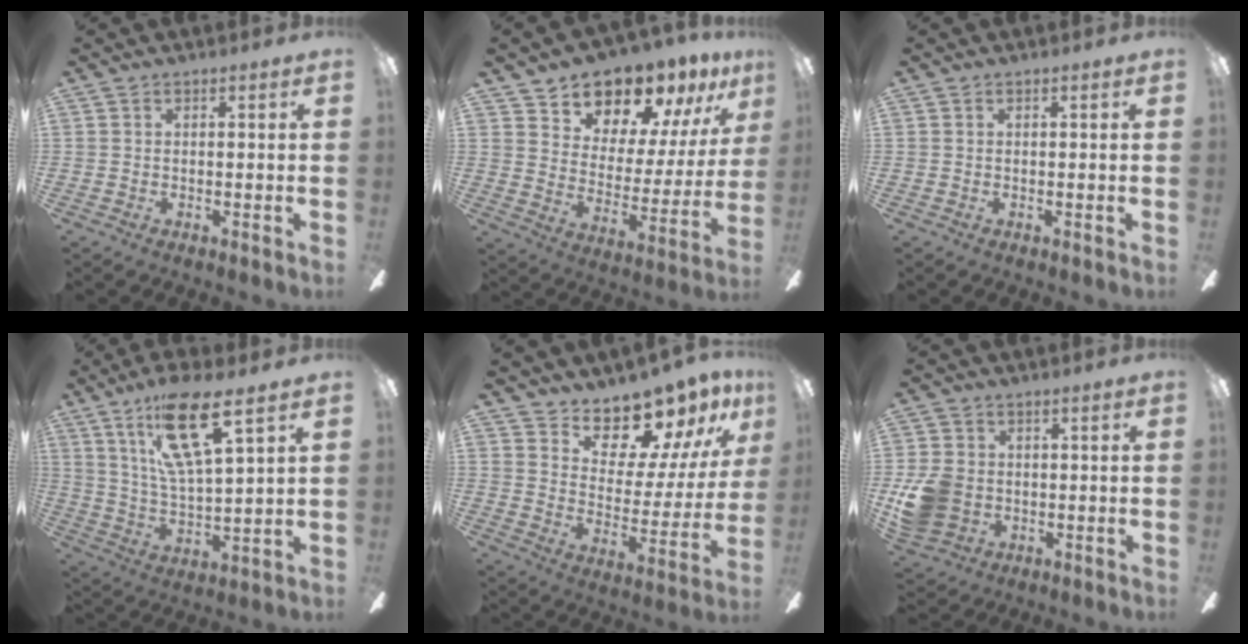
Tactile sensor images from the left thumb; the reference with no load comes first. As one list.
[{"total": 15.3, "force": [13.7, 6.0, 3.1], "torque": [-0.063, -0.118, 0.248]}, {"total": 0.0}, {"total": 17.6, "force": [10.4, 4.5, 13.4], "torque": [-0.250, -0.036, 0.167]}, {"total": 15.1, "force": [13.3, 5.6, 4.6], "torque": [-0.078, -0.114, 0.235]}, {"total": 10.0, "force": [-1.3, 8.4, 5.3], "torque": [-0.117, 0.013, -0.020]}]